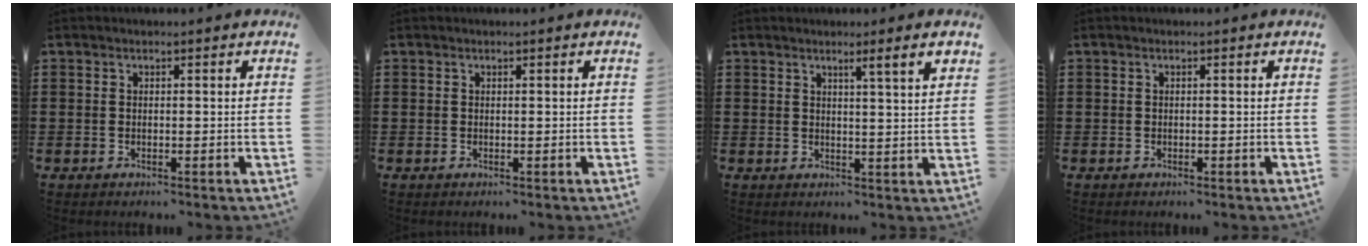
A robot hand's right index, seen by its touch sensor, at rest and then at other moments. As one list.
[{"total": 0.0}, {"total": 2.9, "force": [1.6, -0.6, 2.3], "torque": [-0.033, -0.012, 0.020]}, {"total": 0.0}]